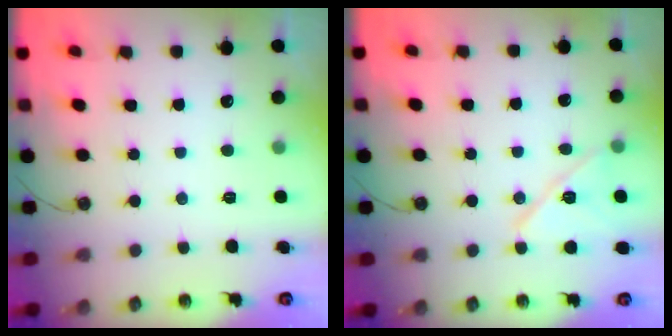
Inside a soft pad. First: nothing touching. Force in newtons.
{"total": 12.7, "press": 9.2, "slide": 8.8}